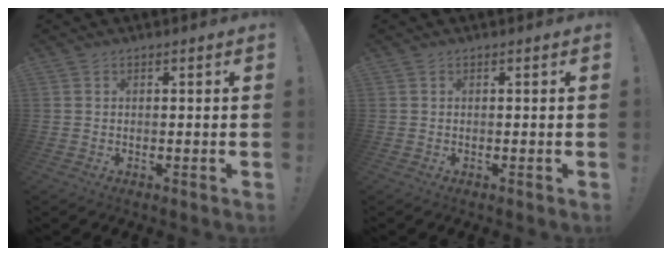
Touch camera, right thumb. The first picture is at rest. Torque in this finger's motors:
{"motor_torque": [-0.13, 0.00, -0.13, 0.05, 0.03]}